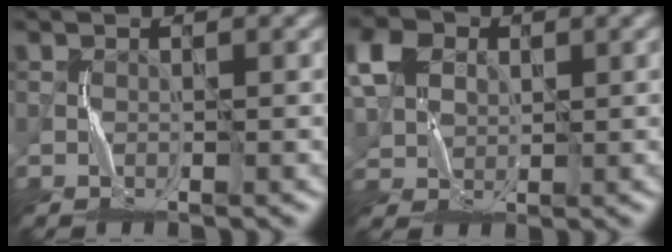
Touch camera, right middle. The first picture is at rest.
{"total": 4.4, "force": [2.0, 3.4, 1.9], "torque": [-0.050, 0.009, 0.036]}